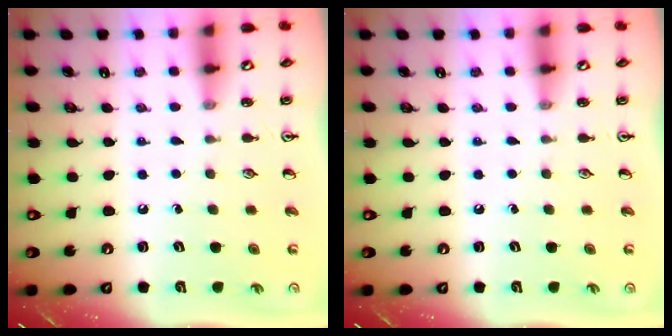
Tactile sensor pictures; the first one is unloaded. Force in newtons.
{"total": 0.0}